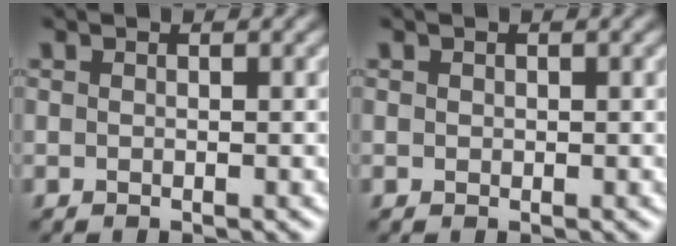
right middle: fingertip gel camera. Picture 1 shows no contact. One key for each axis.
{"total": 0.0}